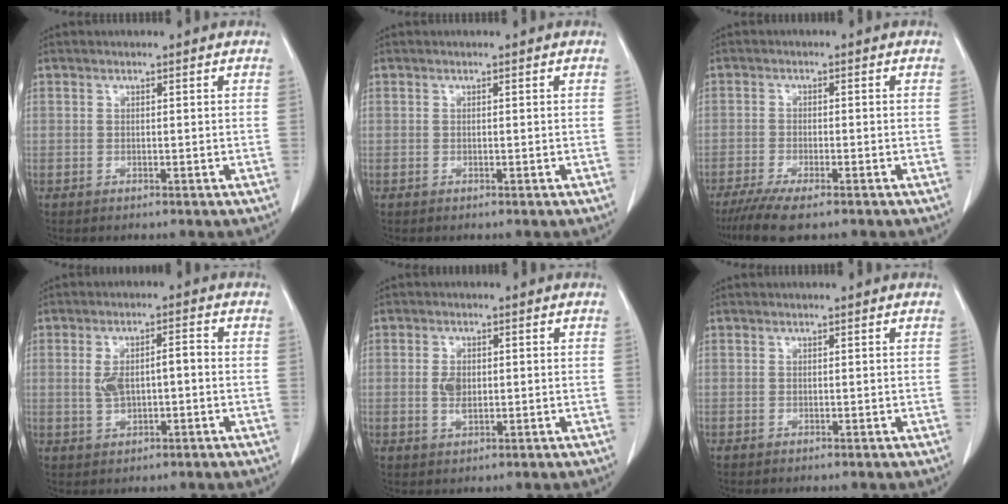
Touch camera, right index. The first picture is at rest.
{"total": 0.0}
{"total": 6.8, "force": [-5.1, 0.9, 4.4], "torque": [-0.073, -0.016, -0.082]}
{"total": 5.4, "force": [0.0, 2.3, 4.9], "torque": [-0.096, 0.019, 0.008]}
{"total": 3.0, "force": [0.2, 1.7, 2.5], "torque": [-0.047, 0.002, 0.008]}
{"total": 0.0}